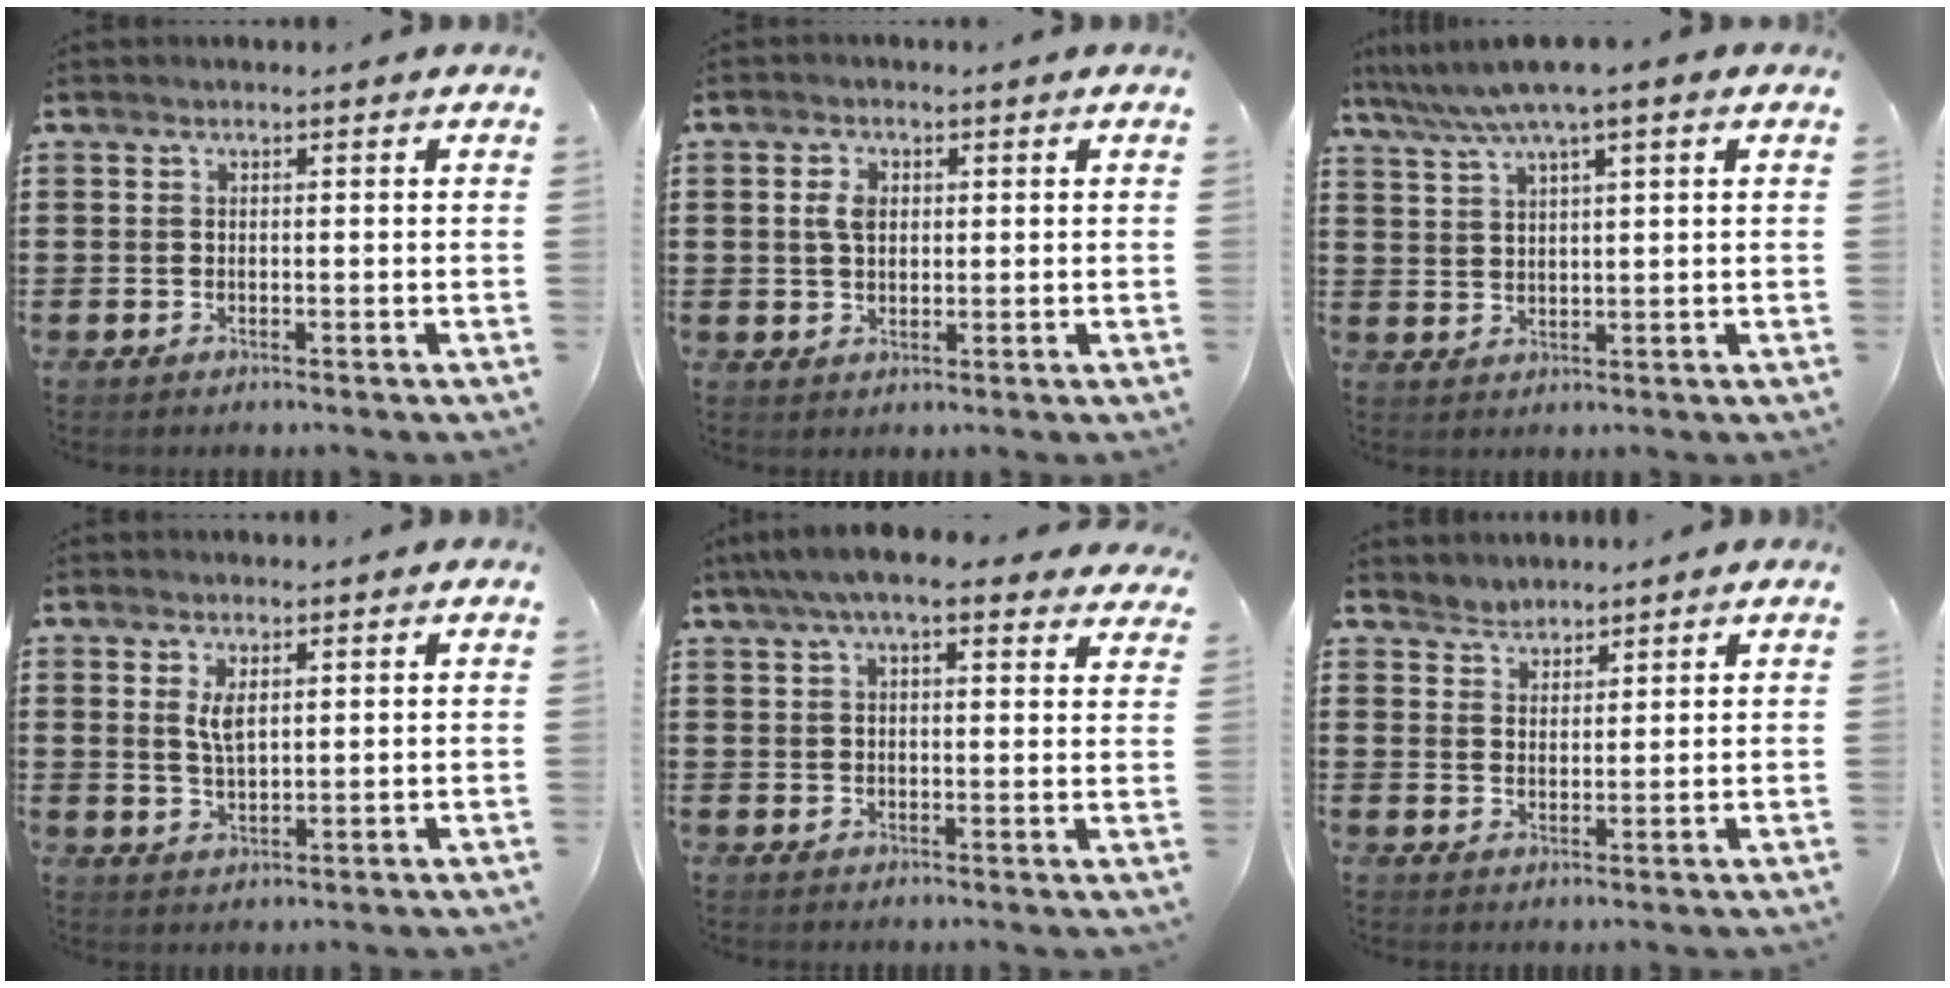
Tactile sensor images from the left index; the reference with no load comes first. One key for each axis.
{"total": 3.2, "fx": 0.7, "fy": 2.0, "fz": 2.3, "tx": -0.051, "ty": 0.010, "tz": 0.012}
{"total": 5.7, "fx": 3.9, "fy": 0.1, "fz": 4.1, "tx": -0.088, "ty": -0.008, "tz": 0.067}
{"total": 3.3, "fx": 1.4, "fy": 1.2, "fz": 2.8, "tx": -0.059, "ty": 0.004, "tz": 0.024}
{"total": 6.8, "fx": 5.4, "fy": 1.6, "fz": 3.9, "tx": -0.089, "ty": -0.003, "tz": 0.098}
{"total": 2.5, "fx": 2.2, "fy": 0.7, "fz": -0.8, "tx": 0.005, "ty": 0.001, "tz": 0.044}